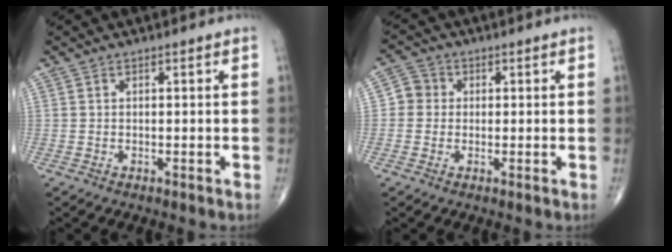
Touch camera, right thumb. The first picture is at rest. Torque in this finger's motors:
{"motor_torque": [-0.28, 0.09, -0.17, -0.38, 0.01]}